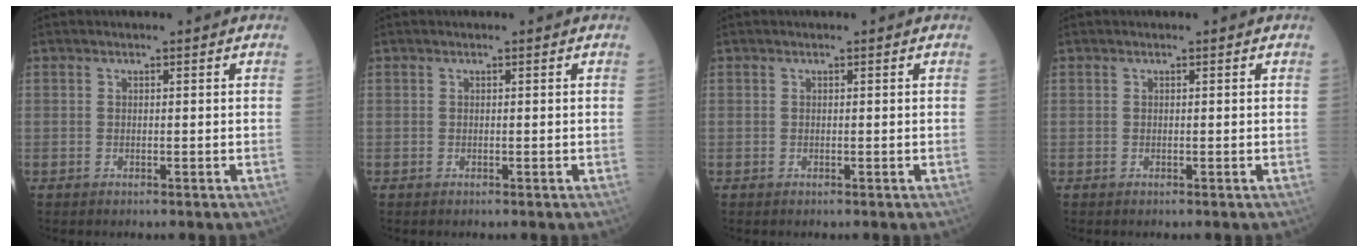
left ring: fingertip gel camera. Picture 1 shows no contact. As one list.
[{"total": 0.0}, {"total": 0.0}, {"total": 0.0}]